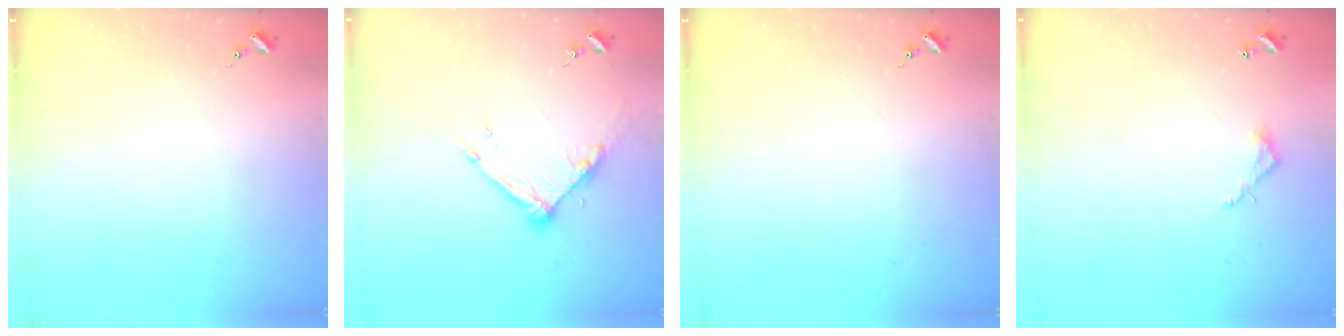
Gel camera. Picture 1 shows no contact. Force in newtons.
{"total": 10.3, "press": 10.2, "slide": 0.9}
{"total": 0.0}
{"total": 3.9, "press": 3.9, "slide": 0.3}